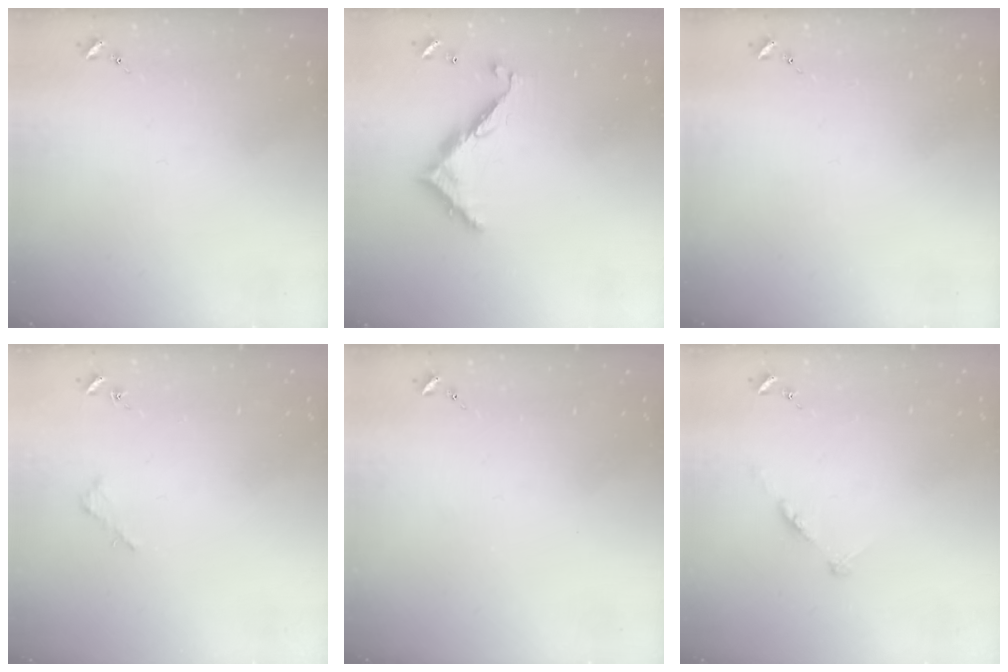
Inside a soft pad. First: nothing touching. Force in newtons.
{"total": 9.0, "press": 9.0, "slide": 0.8}
{"total": 0.0}
{"total": 1.9, "press": 1.9, "slide": 0.2}
{"total": 0.0}
{"total": 4.9, "press": 4.9, "slide": 0.5}